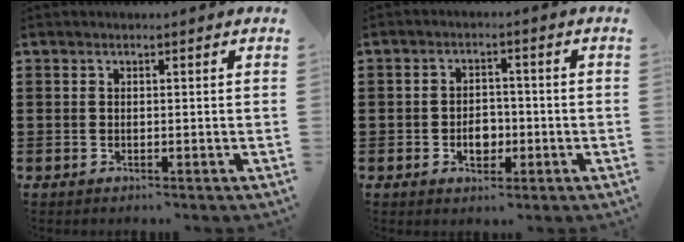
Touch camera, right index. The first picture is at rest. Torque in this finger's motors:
{"motor_torque": [0.70, 1.44, 0.07, 0.03]}